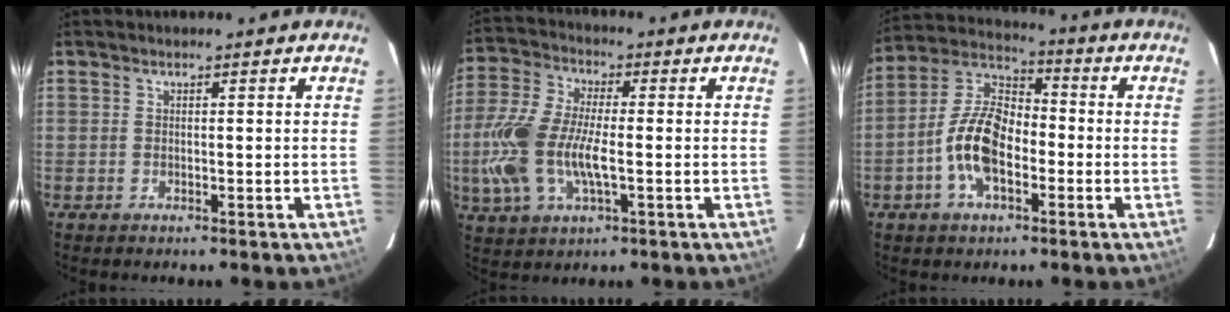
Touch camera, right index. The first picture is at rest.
{"total": 14.3, "force": [-2.6, 6.1, 12.7], "torque": [-0.289, -0.001, -0.052]}
{"total": 12.0, "force": [-3.8, 6.3, 9.4], "torque": [-0.197, 0.016, -0.072]}